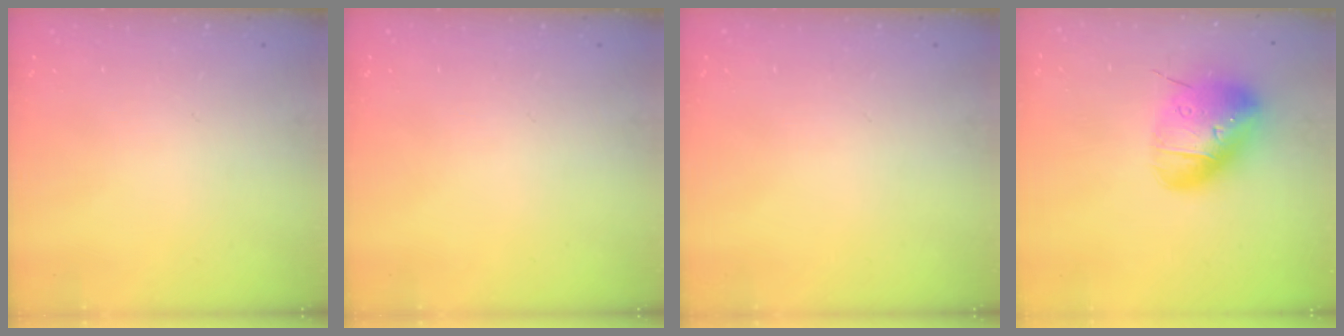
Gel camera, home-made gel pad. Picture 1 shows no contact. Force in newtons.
{"total": 0.0}
{"total": 0.0}
{"total": 17.2, "press": 17.0, "slide": 2.8}